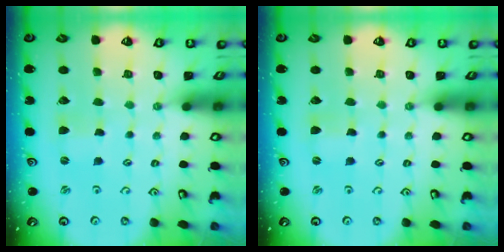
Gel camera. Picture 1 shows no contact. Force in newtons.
{"total": 0.0}